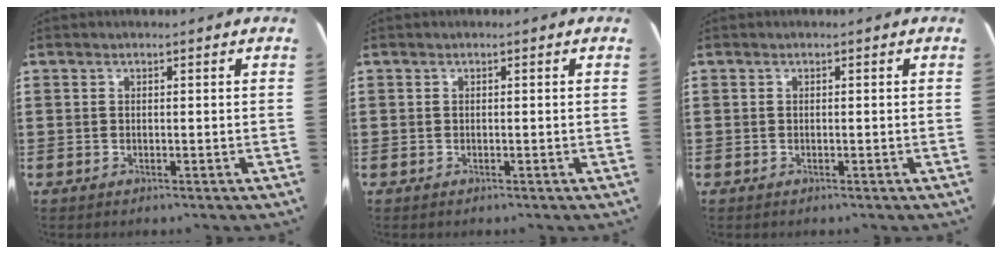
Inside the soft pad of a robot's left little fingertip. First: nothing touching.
{"total": 0.0}
{"total": 0.0}